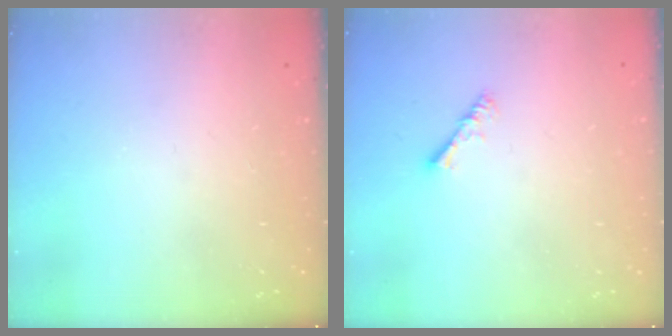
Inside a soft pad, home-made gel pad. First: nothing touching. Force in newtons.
{"total": 2.8, "press": 2.8, "slide": 0.5}